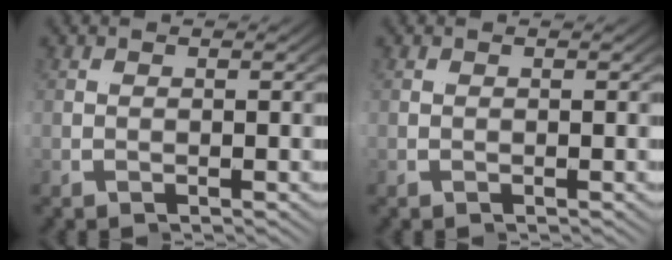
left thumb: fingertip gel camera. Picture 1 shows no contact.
{"total": 0.0}